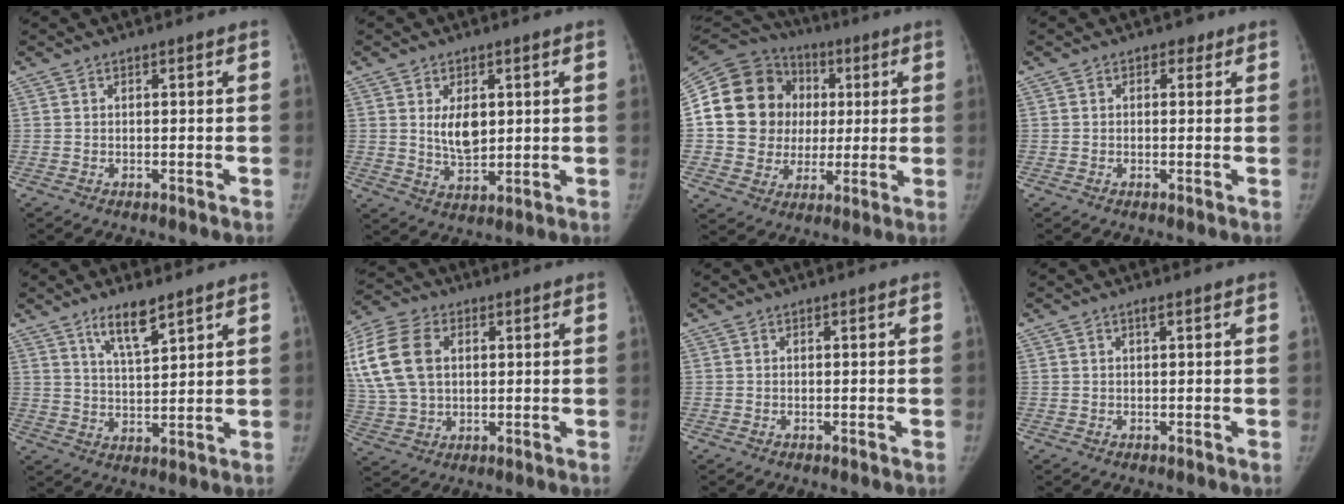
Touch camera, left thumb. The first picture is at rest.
{"total": 6.6, "force": [1.5, 3.9, 5.1], "torque": [-0.064, -0.021, 0.032]}
{"total": 20.5, "force": [2.6, 18.1, 9.3], "torque": [-0.142, 0.032, 0.056]}
{"total": 1.9, "force": [0.8, 1.6, 0.8], "torque": [0.003, 0.000, 0.004]}
{"total": 7.2, "force": [4.9, 1.8, 4.9], "torque": [-0.078, -0.038, 0.090]}
{"total": 20.9, "force": [5.6, 14.5, 13.9], "torque": [-0.332, 0.027, 0.112]}
{"total": 0.0}
{"total": 0.8, "force": [0.4, 0.2, 0.6], "torque": [-0.014, 0.003, 0.007]}